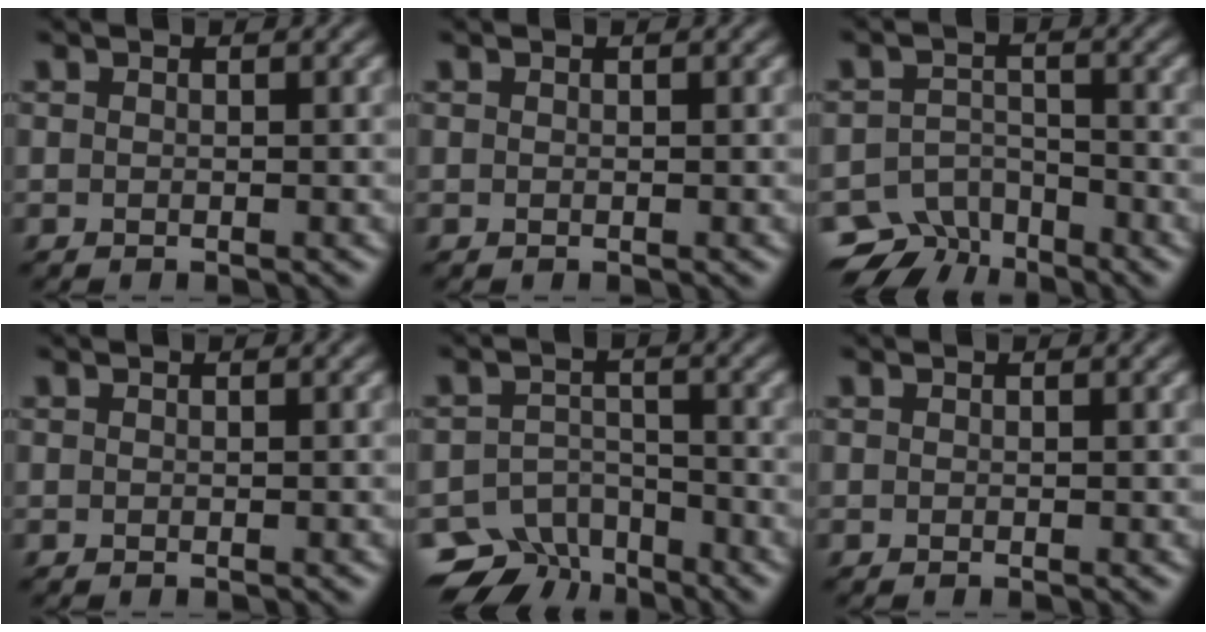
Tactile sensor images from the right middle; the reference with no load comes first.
{"total": 0.0}
{"total": 4.5, "force": [-3.9, 2.1, 0.6], "torque": [-0.001, -0.001, -0.069]}
{"total": 0.0}
{"total": 5.8, "force": [-4.9, 3.0, 0.9], "torque": [-0.006, -0.006, -0.079]}
{"total": 0.0}